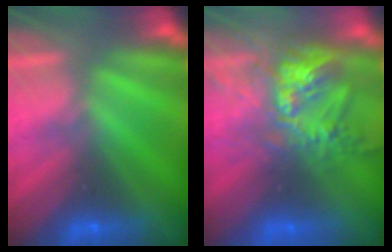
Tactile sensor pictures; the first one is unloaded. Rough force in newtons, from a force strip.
{"total": 8.6}